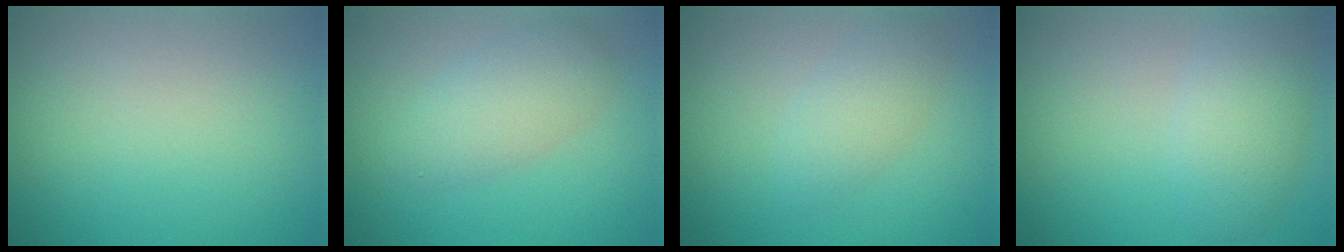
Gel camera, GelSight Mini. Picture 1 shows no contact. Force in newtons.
{"total": 3.4, "press": 3.4, "slide": 0.2}
{"total": 2.3, "press": 2.3, "slide": 0.1}
{"total": 3.9, "press": 3.9, "slide": 0.3}